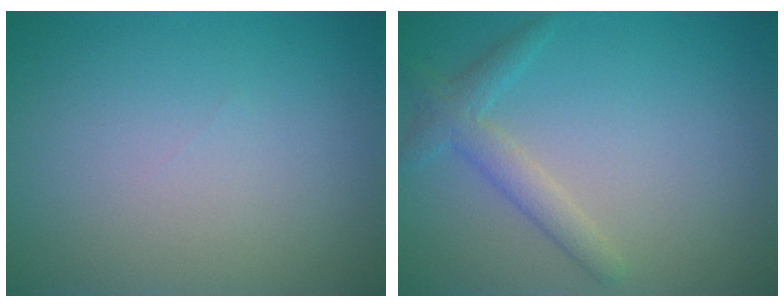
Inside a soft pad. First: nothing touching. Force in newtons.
{"total": 2.4, "press": 2.4, "slide": 0.2}